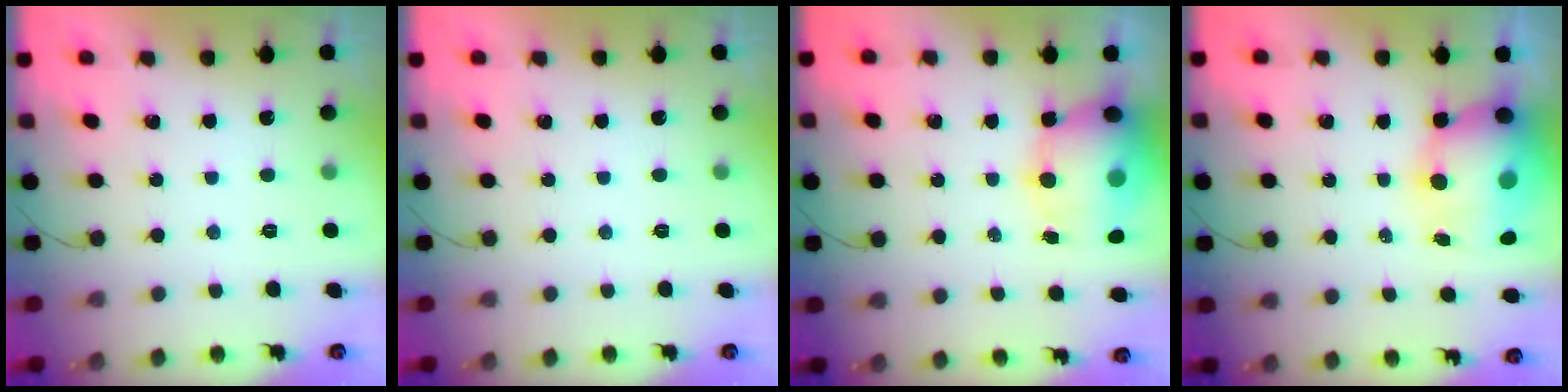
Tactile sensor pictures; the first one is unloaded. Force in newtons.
{"total": 0.0}
{"total": 14.7, "press": 14.2, "slide": 3.5}
{"total": 14.0, "press": 13.6, "slide": 3.4}